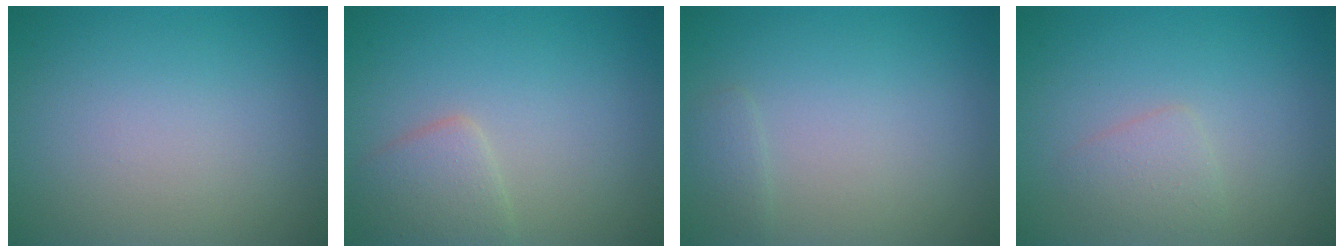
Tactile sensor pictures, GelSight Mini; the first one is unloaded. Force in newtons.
{"total": 2.5, "press": 2.5, "slide": 0.1}
{"total": 0.9, "press": 0.9, "slide": 0.0}
{"total": 1.5, "press": 1.5, "slide": 0.1}